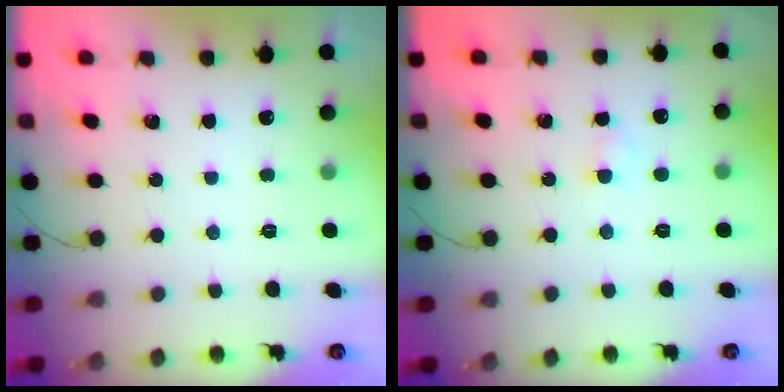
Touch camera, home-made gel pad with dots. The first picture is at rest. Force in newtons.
{"total": 1.8, "press": 1.5, "slide": 0.9}